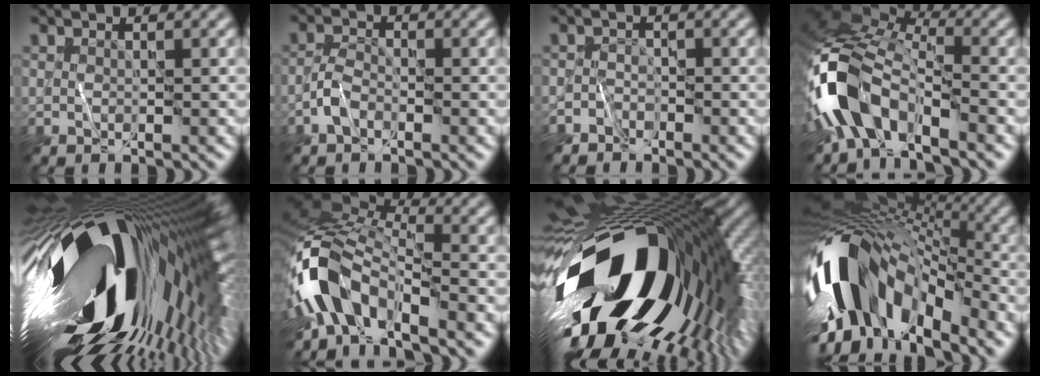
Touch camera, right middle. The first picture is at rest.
{"total": 2.0, "force": [-1.4, 1.0, 1.0], "torque": [-0.016, 0.007, -0.035]}
{"total": 1.6, "force": [-1.4, 0.8, -0.2], "torque": [0.008, 0.006, -0.033]}
{"total": 9.6, "force": [-5.3, 4.9, 6.3], "torque": [-0.121, 0.004, -0.115]}
{"total": 20.7, "force": [0.2, 8.9, 18.7], "torque": [-0.321, -0.068, -0.002]}
{"total": 8.4, "force": [-4.9, 3.9, 5.6], "torque": [-0.104, 0.011, -0.112]}
{"total": 20.4, "force": [-1.6, 11.4, 16.9], "torque": [-0.301, -0.060, -0.033]}
{"total": 15.4, "force": [-4.1, 8.7, 12.0], "torque": [-0.227, 0.003, -0.078]}